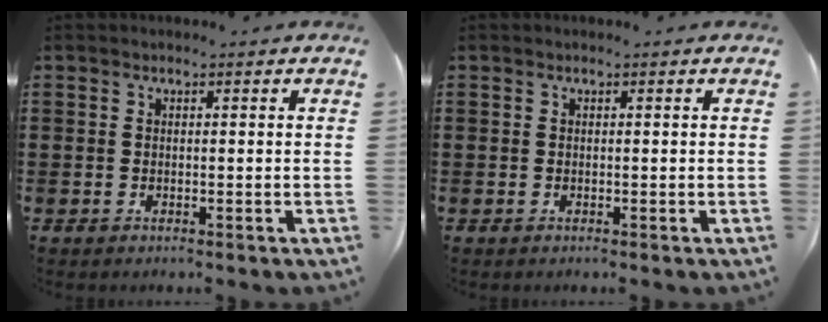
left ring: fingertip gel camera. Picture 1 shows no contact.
{"total": 0.0}